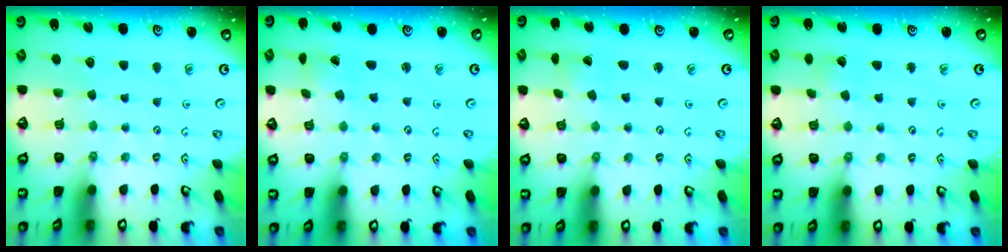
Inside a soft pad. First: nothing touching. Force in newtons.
{"total": 0.6, "press": 0.5, "slide": 0.2}
{"total": 1.9, "press": 1.9, "slide": 0.2}
{"total": 2.8, "press": 2.8, "slide": 0.2}